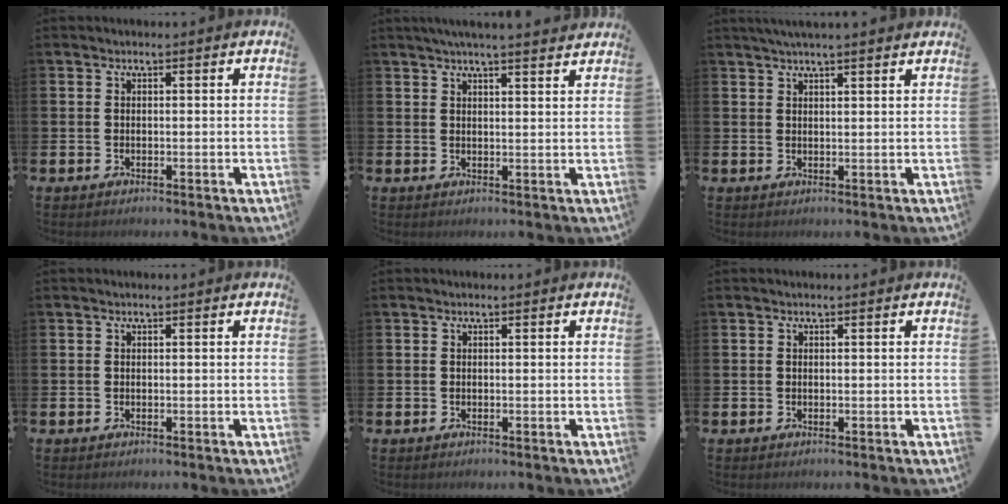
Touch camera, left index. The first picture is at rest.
{"total": 3.7, "force": [3.6, -0.3, 1.0], "torque": [-0.021, -0.015, 0.063]}
{"total": 2.8, "force": [2.6, -0.2, 1.0], "torque": [-0.024, -0.005, 0.047]}
{"total": 0.0}
{"total": 0.0}
{"total": 0.0}